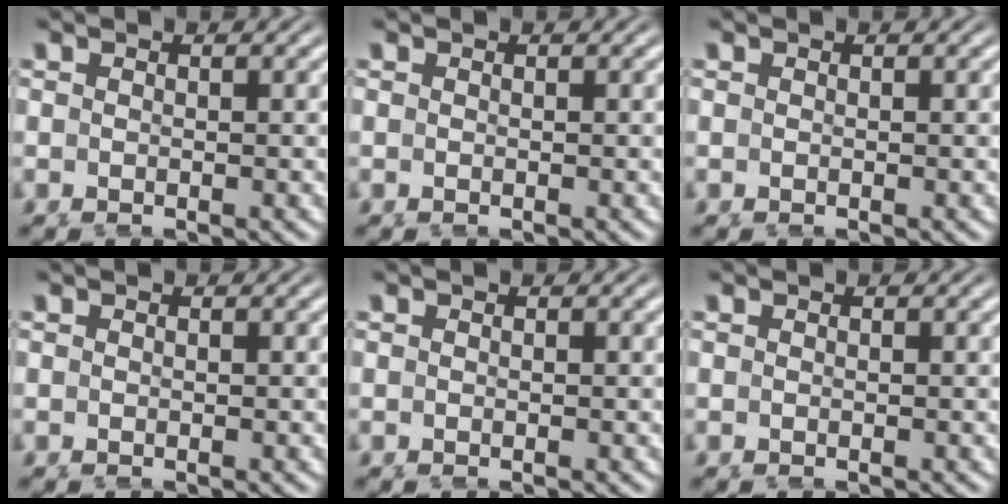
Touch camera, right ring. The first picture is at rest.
{"total": 0.0}
{"total": 0.0}
{"total": 0.0}
{"total": 0.0}
{"total": 0.0}